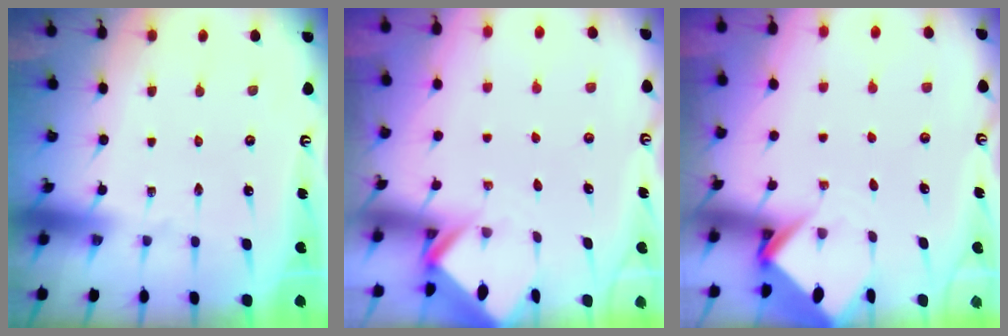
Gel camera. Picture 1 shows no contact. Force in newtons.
{"total": 2.4, "press": 2.4, "slide": 0.1}
{"total": 3.8, "press": 3.8, "slide": 0.2}